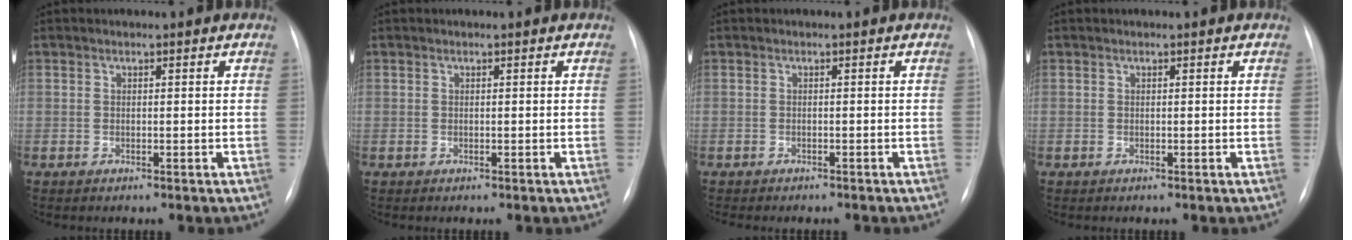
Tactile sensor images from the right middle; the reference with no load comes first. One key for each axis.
{"total": 0.0}
{"total": 4.9, "fx": -4.3, "fy": 1.1, "fz": 2.1, "tx": -0.024, "ty": -0.008, "tz": -0.047}
{"total": 0.0}